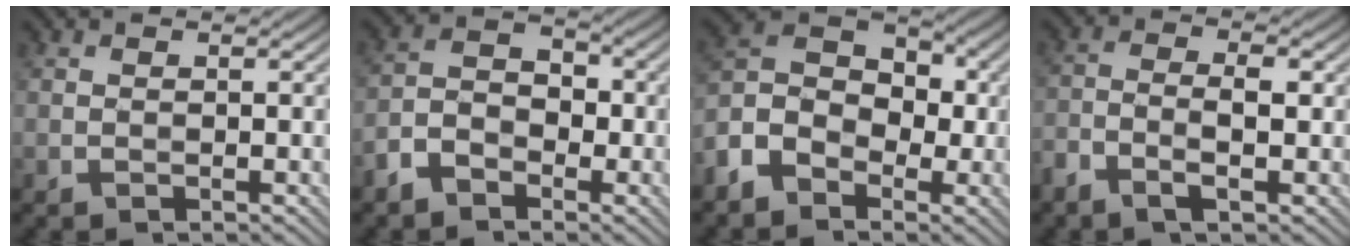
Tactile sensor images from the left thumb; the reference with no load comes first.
{"total": 4.7, "force": [-3.1, 2.8, 2.1], "torque": [-0.041, 0.005, -0.071]}
{"total": 7.7, "force": [-3.7, 5.3, 4.1], "torque": [-0.091, 0.006, -0.097]}
{"total": 3.8, "force": [-1.8, 1.2, 3.2], "torque": [-0.067, 0.000, -0.040]}